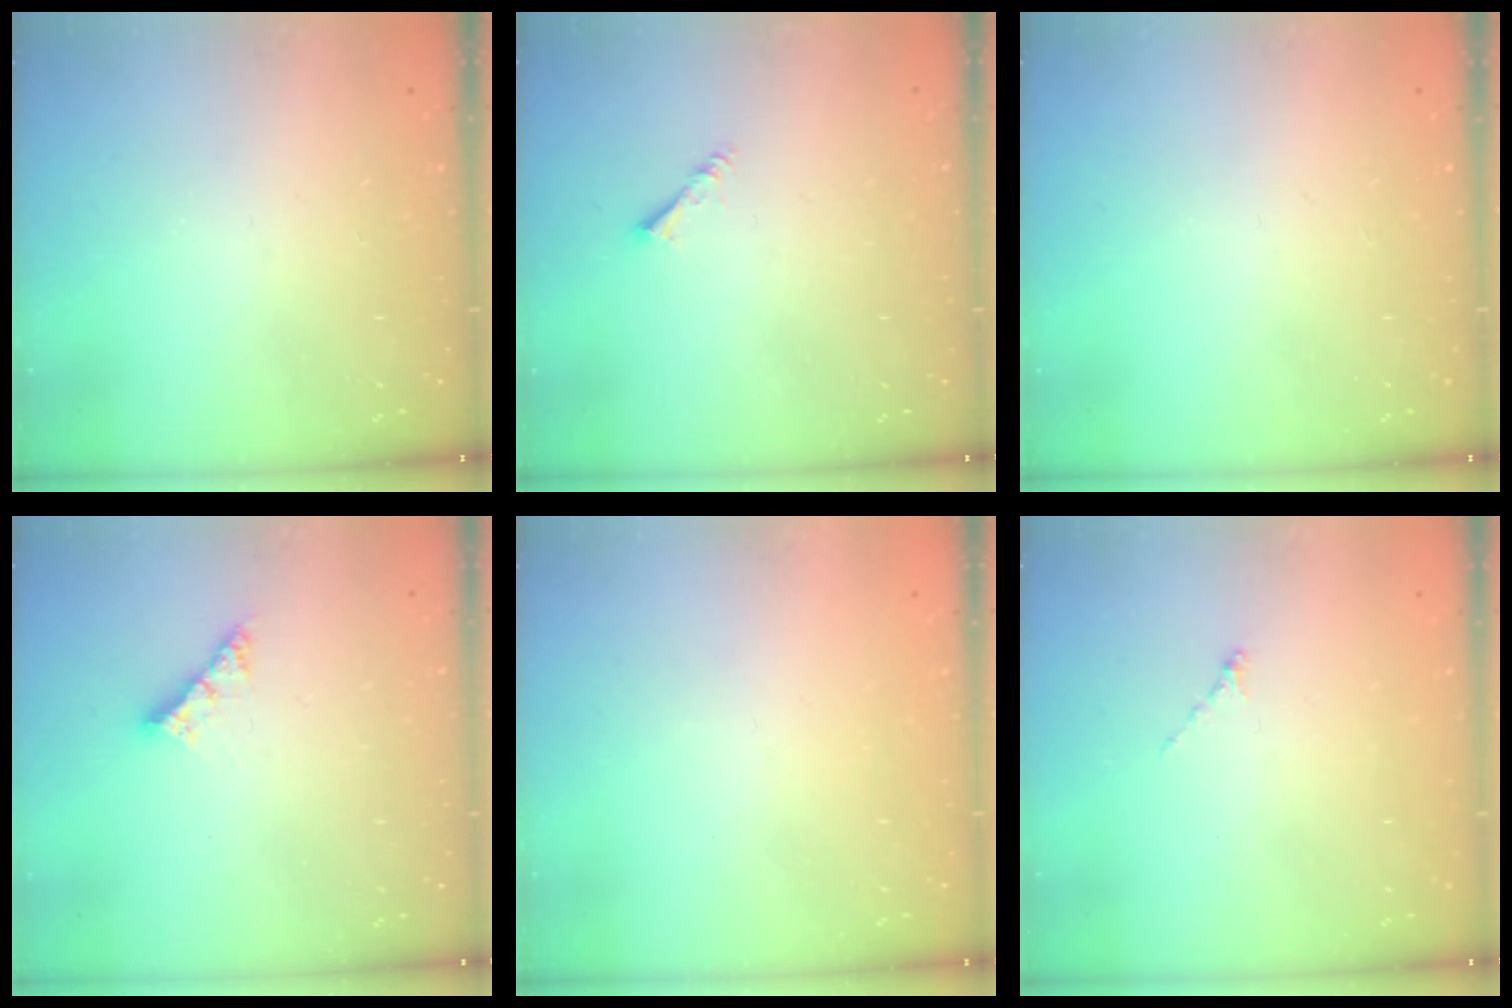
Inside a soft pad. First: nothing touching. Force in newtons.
{"total": 1.8, "press": 1.8, "slide": 0.1}
{"total": 0.0}
{"total": 5.3, "press": 5.3, "slide": 0.6}
{"total": 0.8, "press": 0.7, "slide": 0.3}
{"total": 0.0}